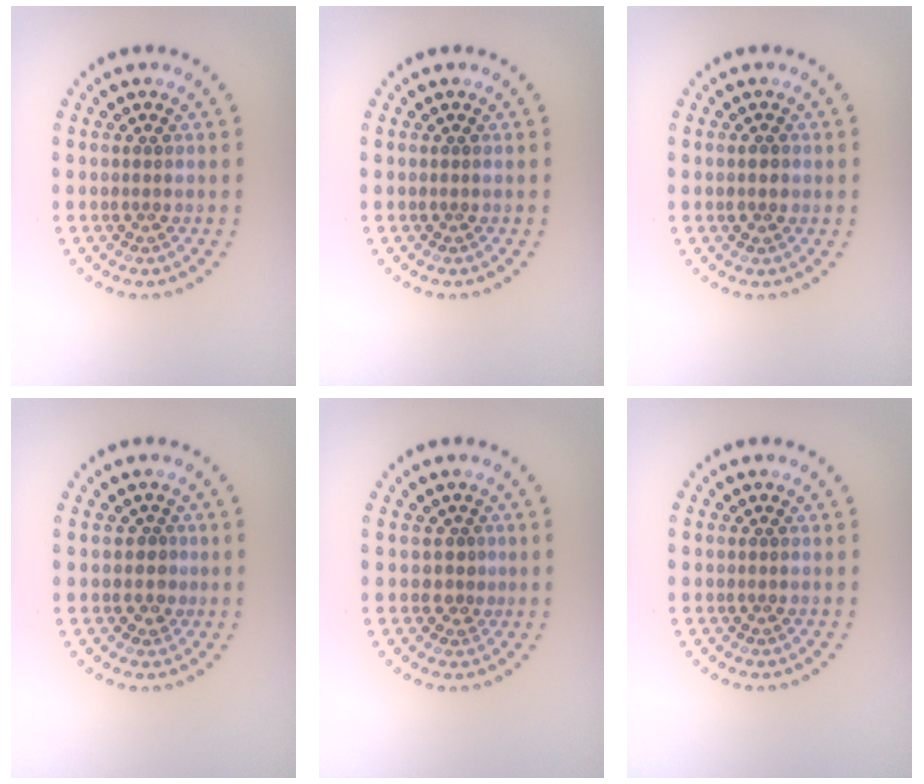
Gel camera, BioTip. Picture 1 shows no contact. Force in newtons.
{"total": 0.0}
{"total": 1.5, "press": 1.5, "slide": 0.2}
{"total": 1.0, "press": 0.7, "slide": 0.7}
{"total": 1.0, "press": 0.6, "slide": 0.8}
{"total": 0.0}